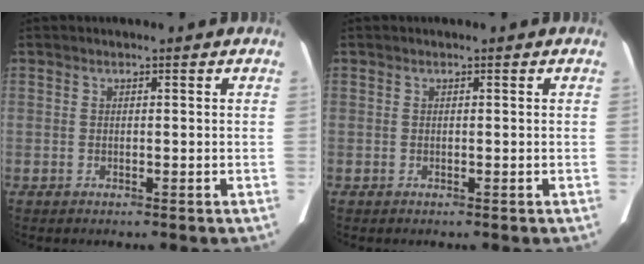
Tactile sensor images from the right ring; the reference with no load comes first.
{"total": 0.0}